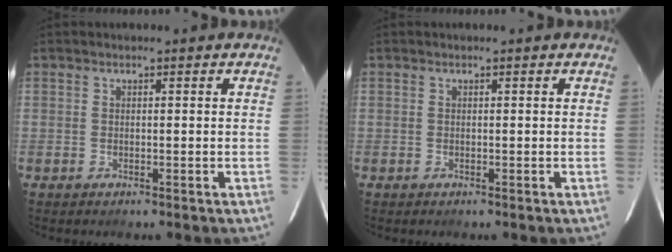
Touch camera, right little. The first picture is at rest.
{"total": 0.0}